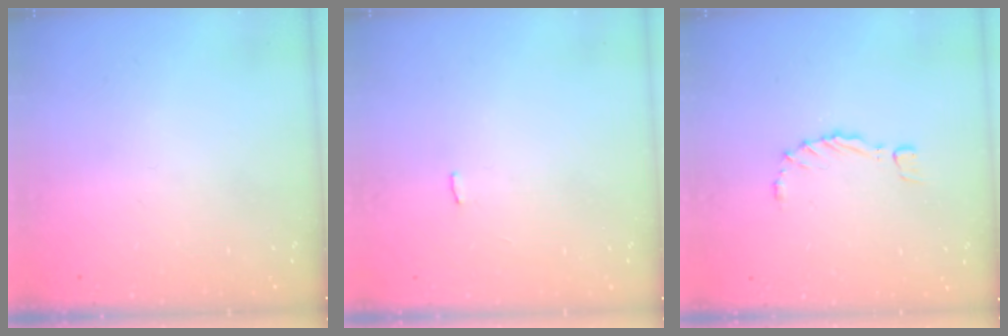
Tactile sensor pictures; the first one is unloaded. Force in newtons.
{"total": 1.5, "press": 1.4, "slide": 0.3}
{"total": 1.1, "press": 1.1, "slide": 0.2}